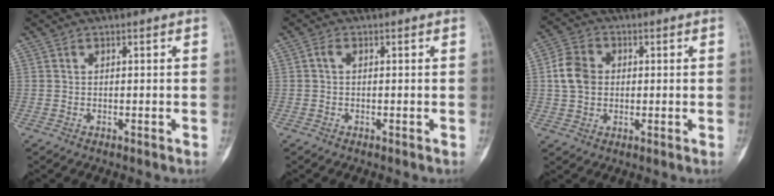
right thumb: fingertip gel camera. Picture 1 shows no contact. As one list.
[{"total": 1.1, "force": [0.1, 0.6, 0.9], "torque": [-0.017, 0.002, -0.003]}, {"total": 7.5, "force": [0.7, 6.0, 4.4], "torque": [-0.073, 0.008, 0.009]}]